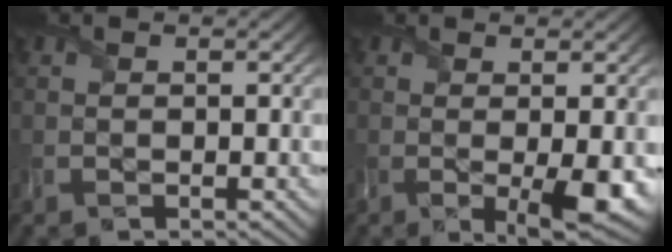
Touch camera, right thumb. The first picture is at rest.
{"total": 5.0, "force": [-0.7, 1.1, 4.8], "torque": [-0.080, -0.011, -0.007]}